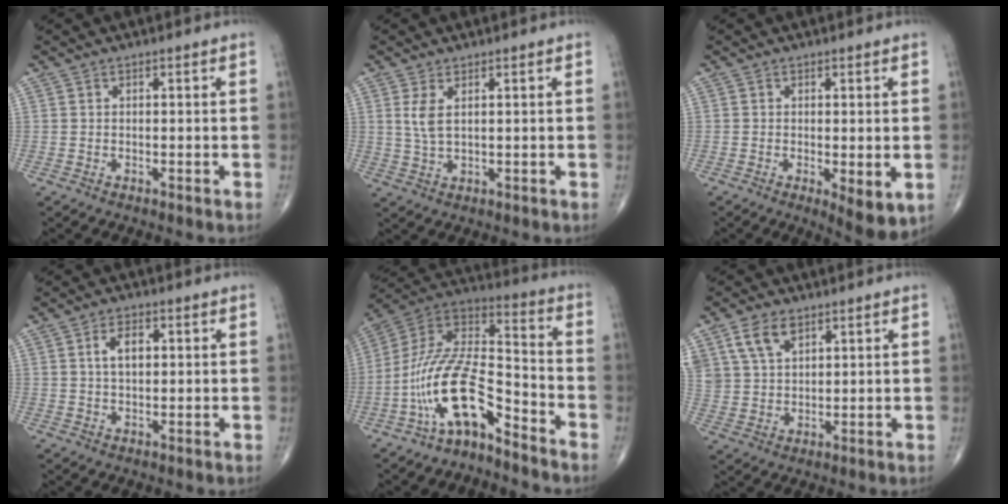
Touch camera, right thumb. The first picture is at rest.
{"total": 3.8, "force": [1.2, 1.6, 3.2], "torque": [-0.071, -0.005, 0.033]}
{"total": 5.9, "force": [-1.2, 2.1, 5.4], "torque": [-0.079, -0.019, -0.015]}
{"total": 4.7, "force": [1.0, 2.6, 3.7], "torque": [-0.062, 0.003, 0.017]}
{"total": 15.3, "force": [-9.0, 6.0, 10.9], "torque": [-0.206, 0.094, -0.174]}
{"total": 8.3, "force": [4.5, 5.1, 4.8], "torque": [-0.083, -0.010, 0.093]}